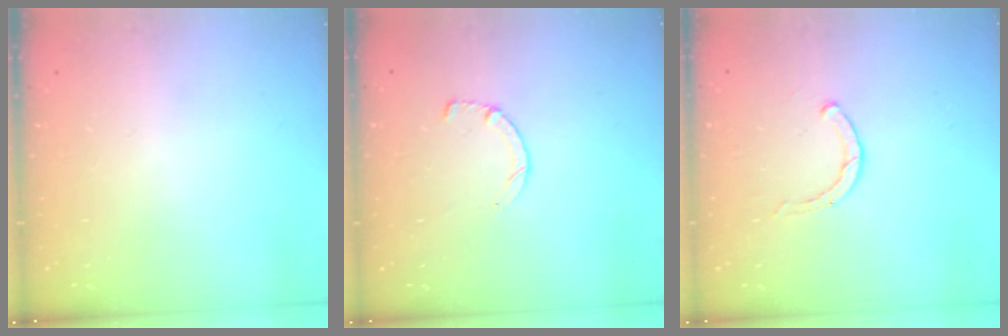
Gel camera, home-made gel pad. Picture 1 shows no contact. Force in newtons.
{"total": 2.5, "press": 2.5, "slide": 0.3}
{"total": 1.9, "press": 1.8, "slide": 0.3}